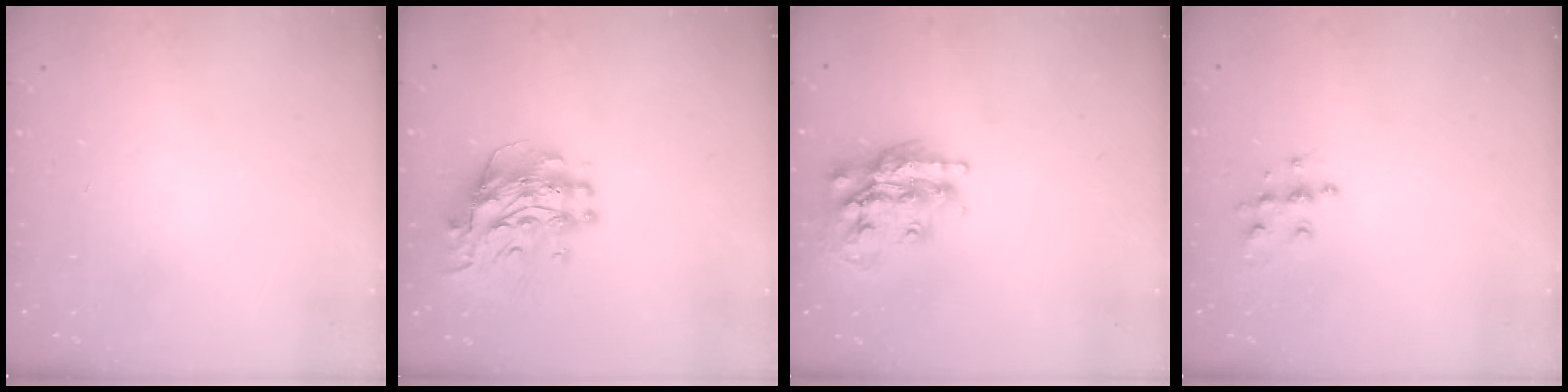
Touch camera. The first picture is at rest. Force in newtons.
{"total": 12.5, "press": 12.5, "slide": 1.1}
{"total": 16.6, "press": 16.5, "slide": 1.1}
{"total": 6.3, "press": 6.3, "slide": 0.3}